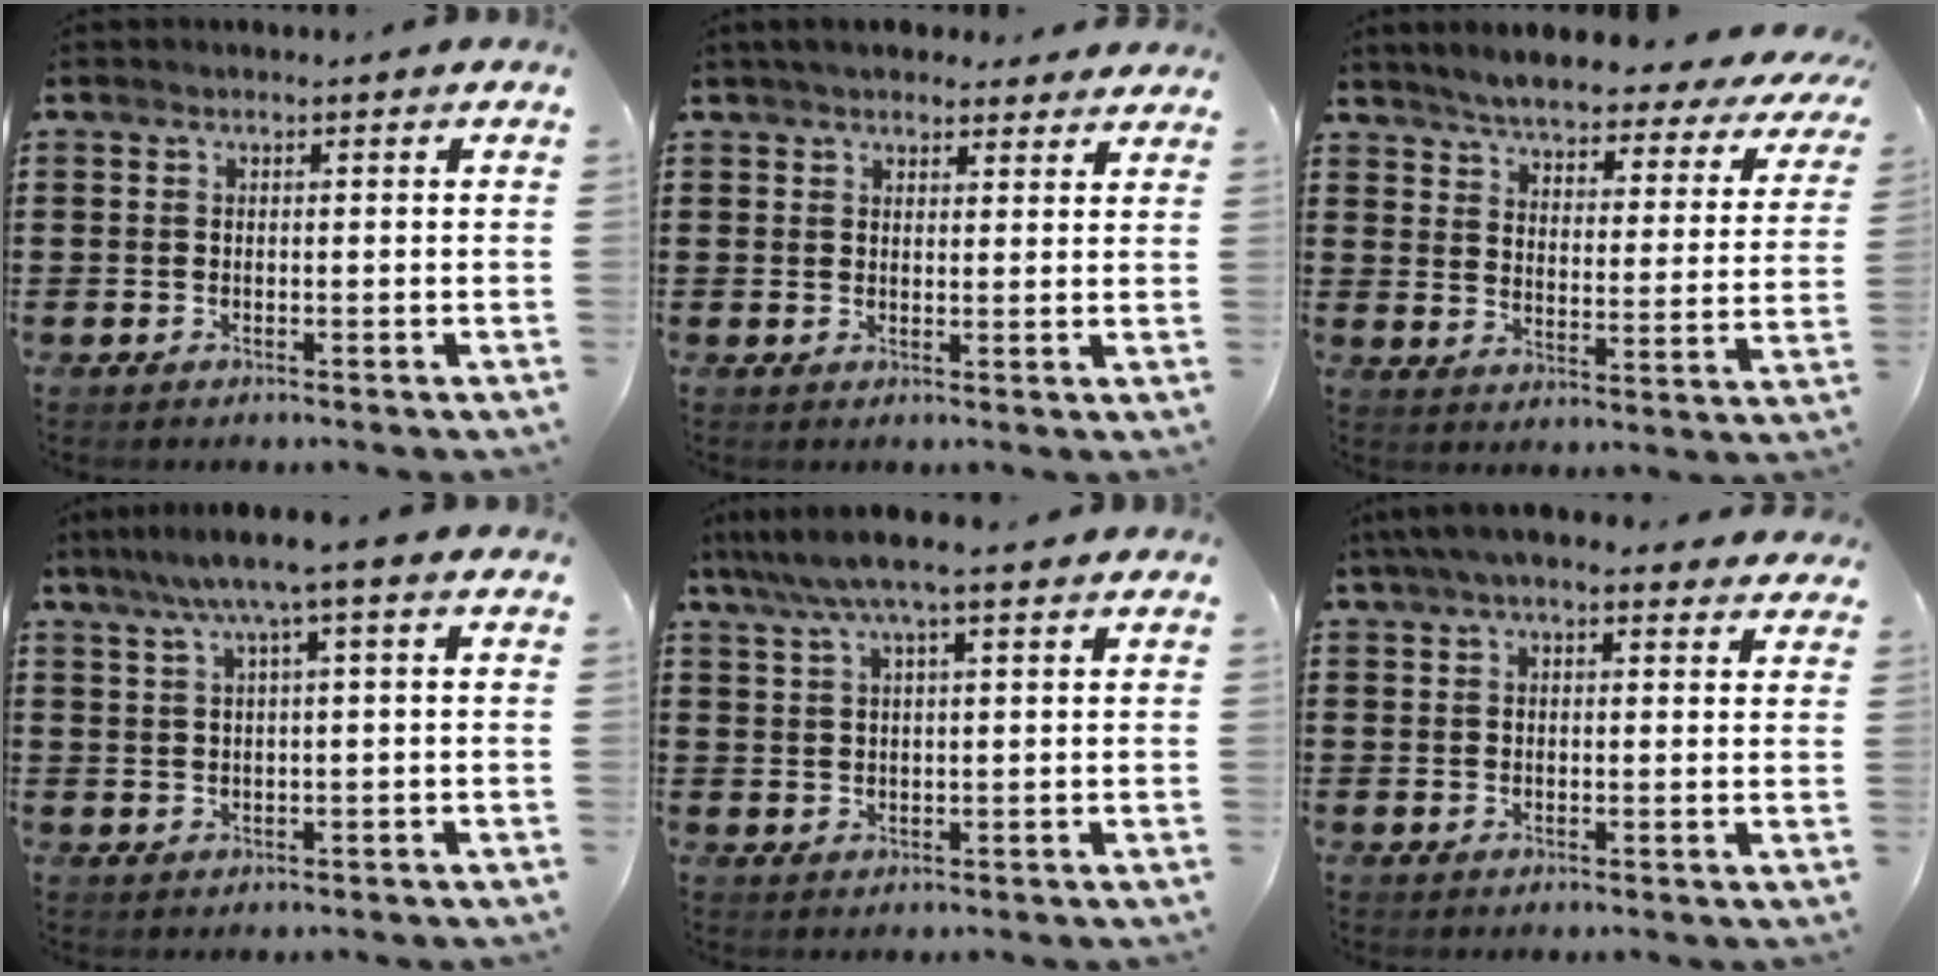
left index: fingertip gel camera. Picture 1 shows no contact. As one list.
[{"total": 3.5, "force": [3.3, 1.0, 0.9], "torque": [-0.027, -0.003, 0.062]}, {"total": 4.4, "force": [4.3, 0.2, 1.0], "torque": [-0.046, -0.034, 0.067]}, {"total": 4.7, "force": [2.1, -0.2, 4.2], "torque": [-0.087, 0.002, 0.033]}, {"total": 5.9, "force": [4.3, 0.6, 4.0], "torque": [-0.088, -0.004, 0.076]}, {"total": 4.9, "force": [3.8, 1.3, 2.7], "torque": [-0.063, 0.002, 0.070]}]